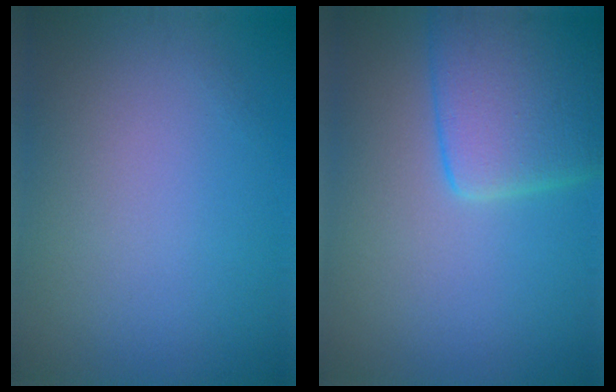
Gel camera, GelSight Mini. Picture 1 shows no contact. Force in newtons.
{"total": 7.8, "press": 7.8, "slide": 0.5}